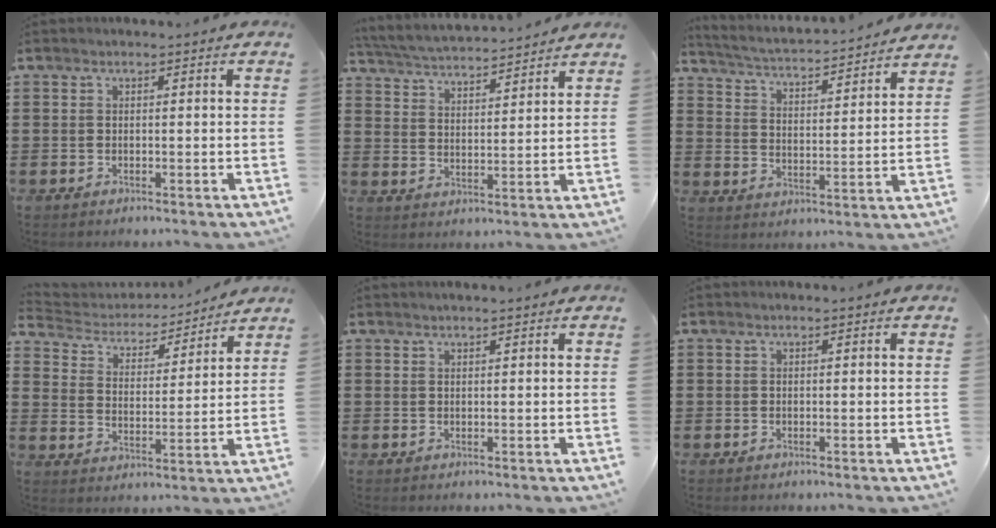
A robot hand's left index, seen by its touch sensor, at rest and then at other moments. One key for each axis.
{"total": 4.2, "fx": 4.2, "fy": -0.1, "fz": 0.6, "tx": -0.034, "ty": -0.027, "tz": 0.070}
{"total": 2.9, "fx": 2.8, "fy": -0.4, "fz": 0.6, "tx": -0.031, "ty": -0.033, "tz": 0.038}
{"total": 3.6, "fx": 3.5, "fy": 1.0, "fz": 0.4, "tx": -0.031, "ty": -0.026, "tz": 0.053}
{"total": 0.8, "fx": 0.7, "fy": -0.1, "fz": 0.3, "tx": -0.008, "ty": -0.002, "tz": 0.014}
{"total": 0.0}